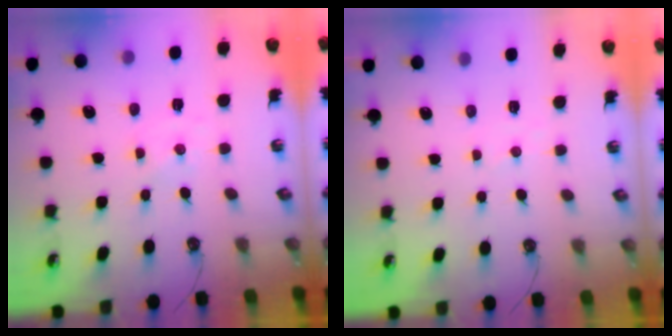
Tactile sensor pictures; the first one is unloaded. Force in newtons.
{"total": 1.4, "press": 1.4, "slide": 0.2}